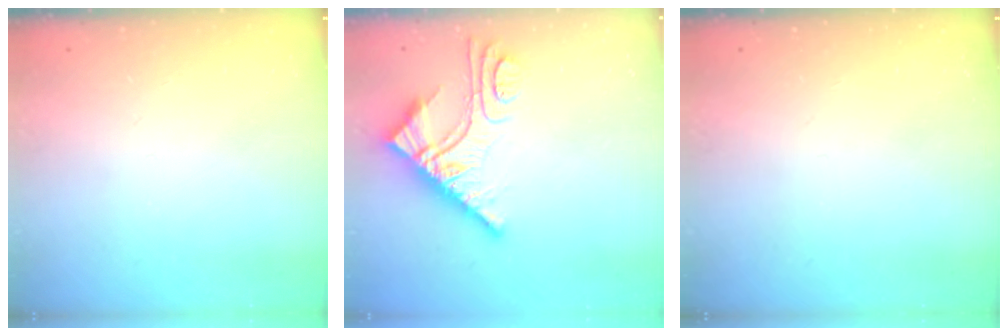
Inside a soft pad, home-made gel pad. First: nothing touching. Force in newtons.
{"total": 11.3, "press": 11.2, "slide": 1.2}
{"total": 0.0}